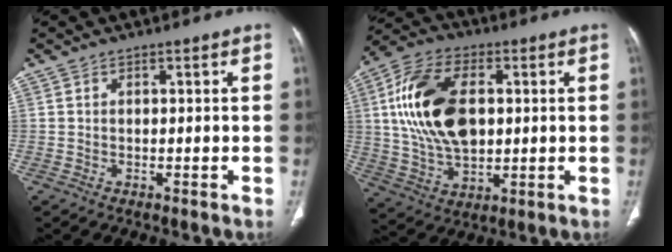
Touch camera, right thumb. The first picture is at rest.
{"total": 18.2, "force": [2.9, 10.8, 14.4], "torque": [-0.266, 0.004, 0.056]}